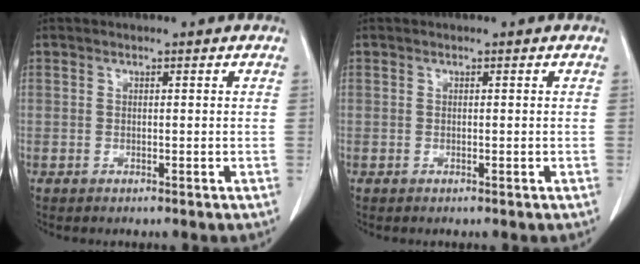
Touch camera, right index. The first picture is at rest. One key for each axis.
{"total": 0.0}